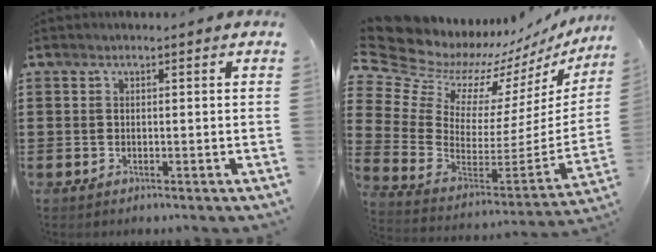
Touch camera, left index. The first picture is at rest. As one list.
[{"total": 8.4, "force": [7.2, 4.3, 0.8], "torque": [-0.080, -0.072, 0.124]}]